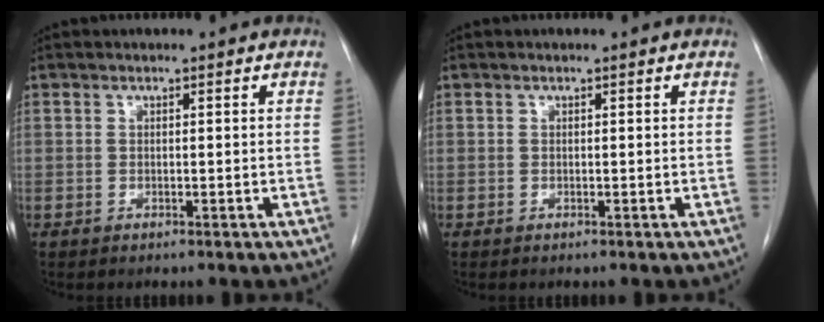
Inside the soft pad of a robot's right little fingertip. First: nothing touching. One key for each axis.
{"total": 0.0}